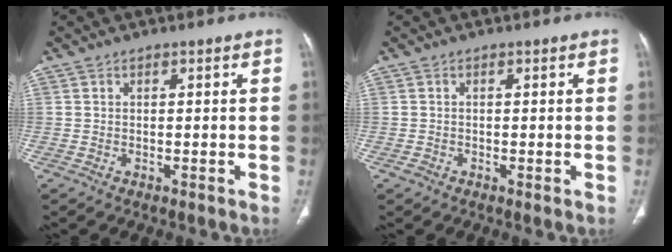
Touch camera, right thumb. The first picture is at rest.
{"total": 0.8, "force": [-0.4, 0.6, 0.5], "torque": [-0.008, -0.001, -0.007]}